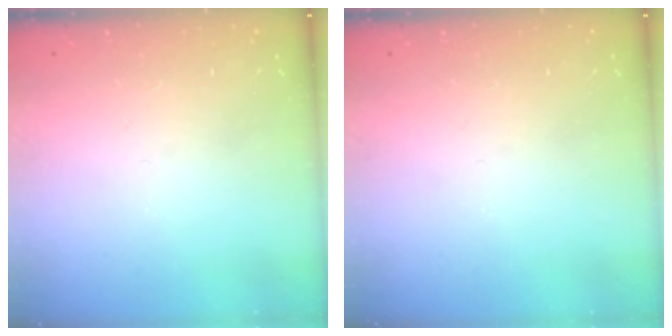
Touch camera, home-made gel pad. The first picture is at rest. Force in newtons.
{"total": 0.0}